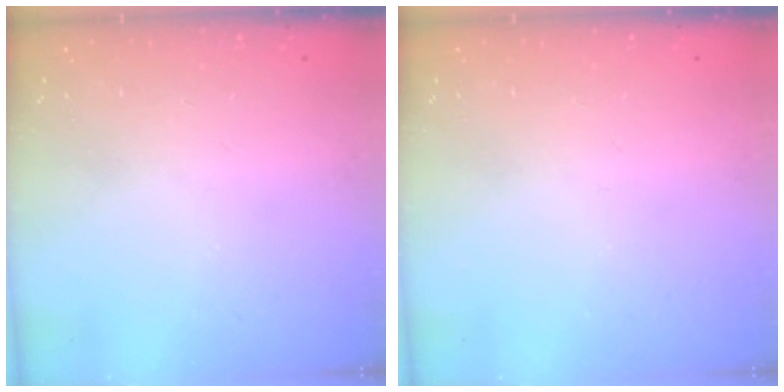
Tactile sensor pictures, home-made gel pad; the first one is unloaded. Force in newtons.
{"total": 0.0}